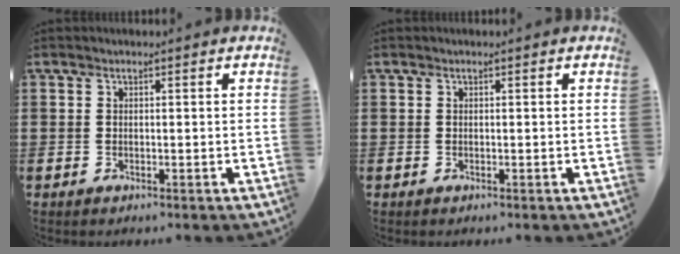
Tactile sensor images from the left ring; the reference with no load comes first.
{"total": 0.0}